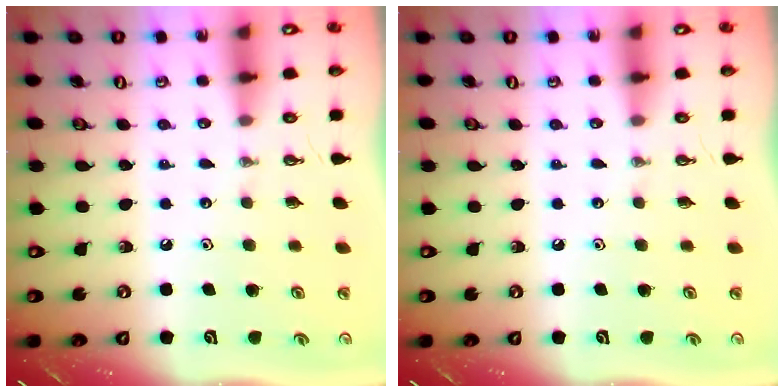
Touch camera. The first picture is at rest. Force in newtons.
{"total": 0.0}